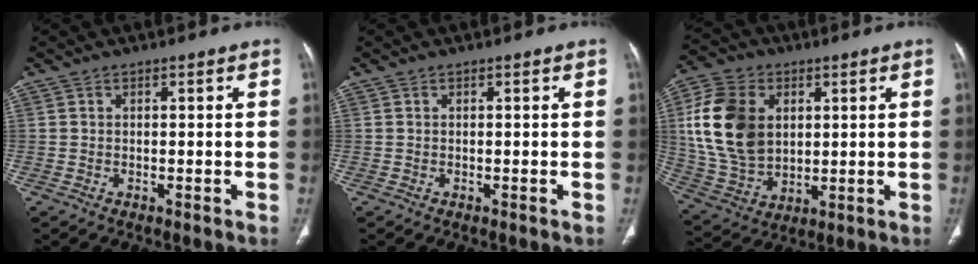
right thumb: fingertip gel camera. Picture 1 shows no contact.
{"total": 0.0}
{"total": 17.4, "force": [3.5, 12.4, 11.7], "torque": [-0.212, -0.006, 0.075]}